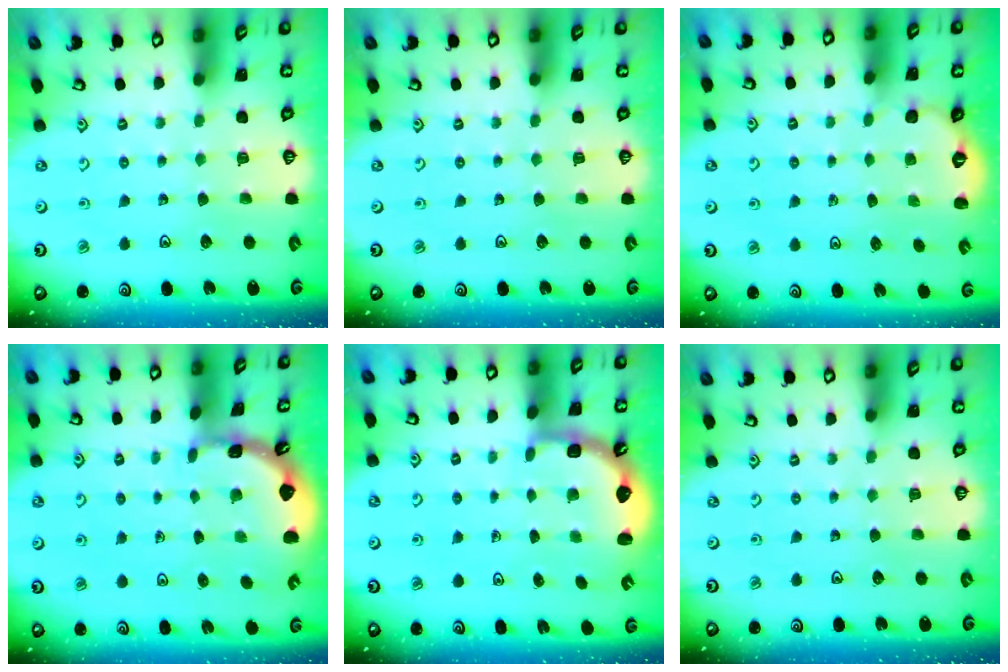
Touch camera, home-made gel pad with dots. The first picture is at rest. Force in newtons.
{"total": 0.0}
{"total": 1.8, "press": 1.1, "slide": 1.4}
{"total": 1.8, "press": 1.8, "slide": 0.1}
{"total": 2.5, "press": 2.1, "slide": 1.3}
{"total": 0.0}